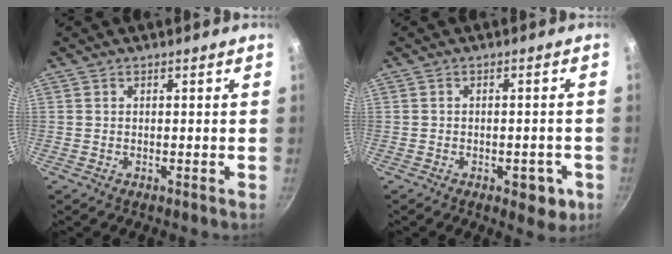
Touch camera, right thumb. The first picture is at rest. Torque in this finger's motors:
{"motor_torque": [-0.22, 0.01, -0.21, 0.10, 0.02]}